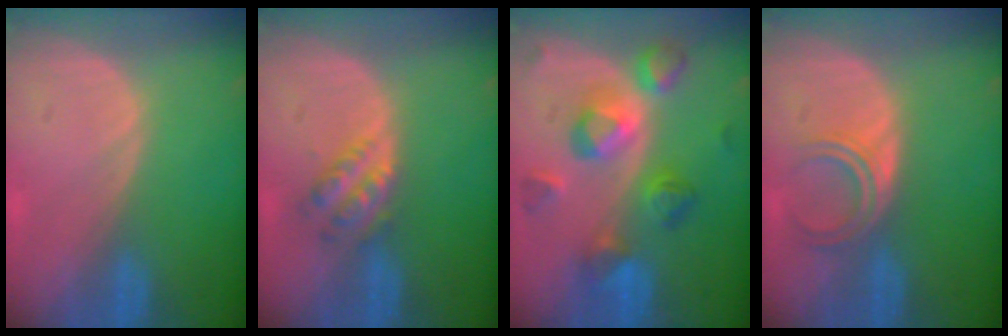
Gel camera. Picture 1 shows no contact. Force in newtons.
{"total": 4.6, "press": 4.1, "slide": 2.2}
{"total": 8.9, "press": 8.9, "slide": 0.4}
{"total": 4.7, "press": 4.0, "slide": 2.4}